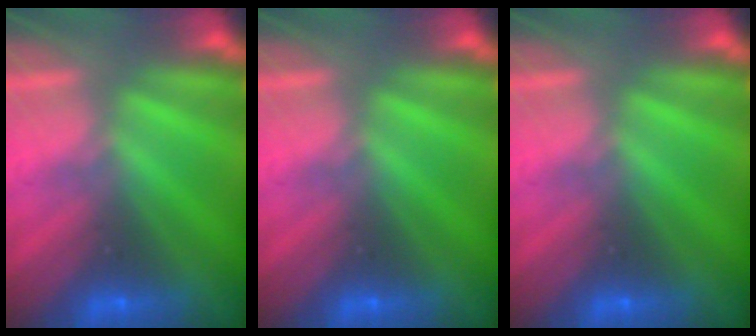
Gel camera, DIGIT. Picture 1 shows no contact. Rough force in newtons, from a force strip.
{"total": 0.0}
{"total": 0.0}